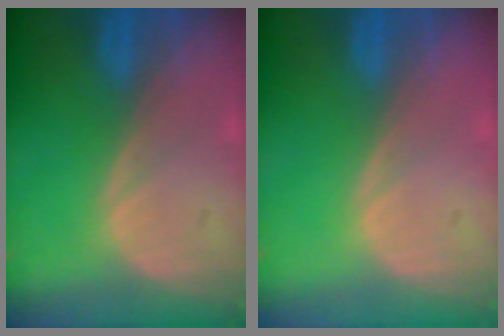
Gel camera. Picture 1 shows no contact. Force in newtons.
{"total": 0.0}